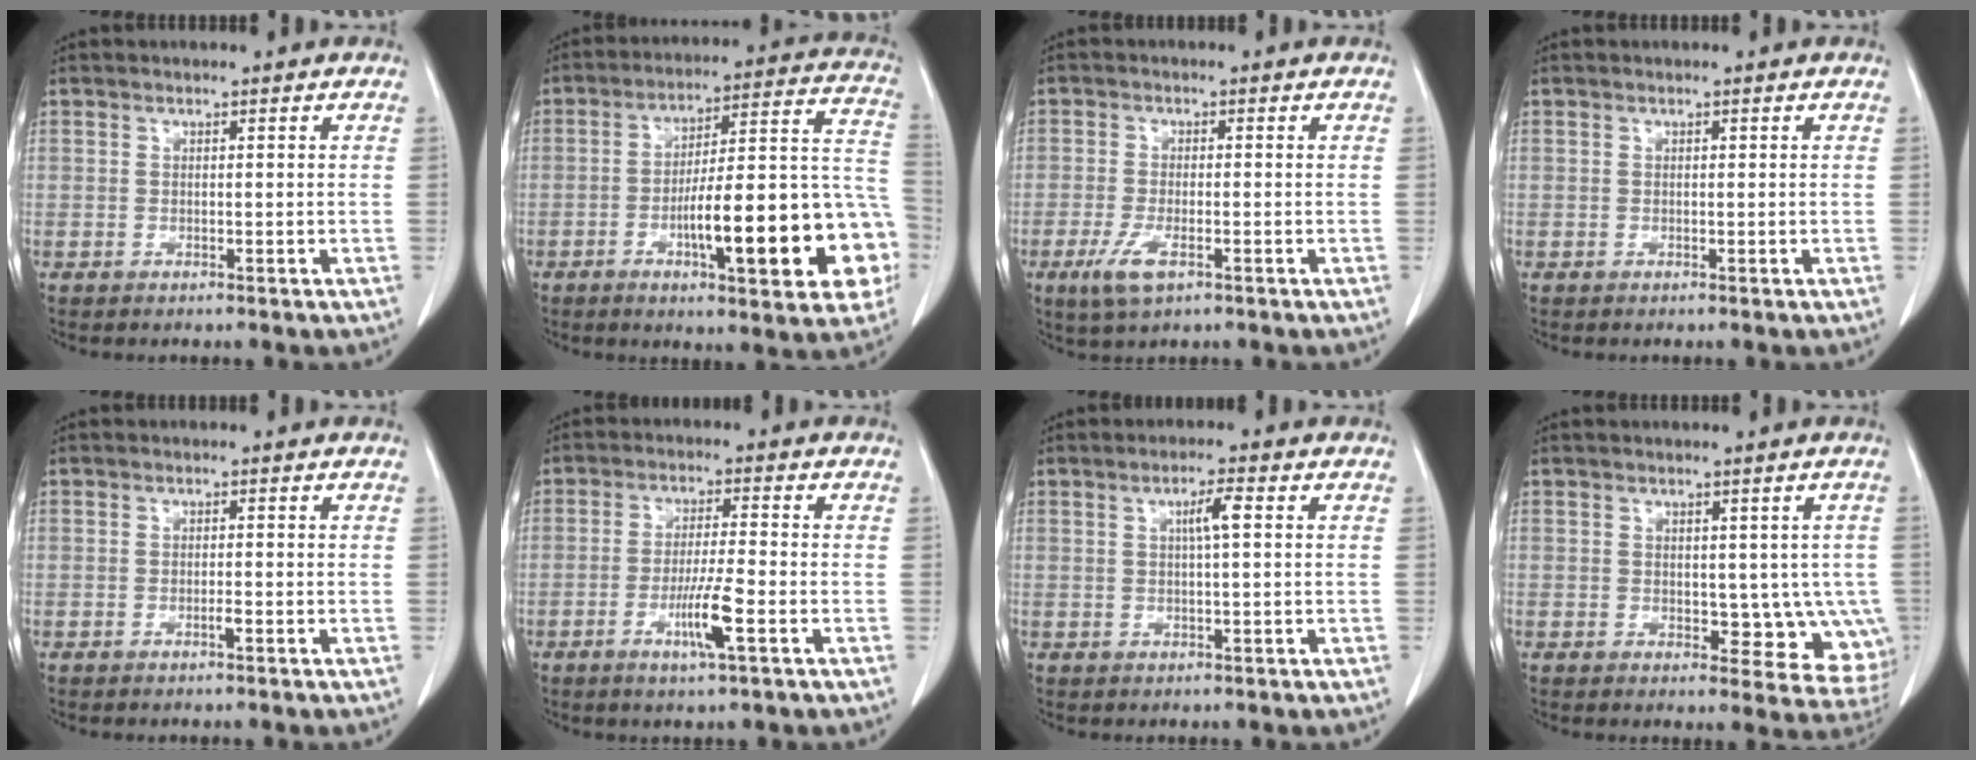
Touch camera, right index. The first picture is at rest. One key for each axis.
{"total": 21.7, "fx": -6.9, "fy": 4.0, "fz": 20.2, "tx": -0.220, "ty": 0.031, "tz": -0.088}
{"total": 4.6, "fx": -2.2, "fy": 1.5, "fz": 3.7, "tx": -0.083, "ty": -0.009, "tz": -0.036}
{"total": 0.0}
{"total": 0.7, "fx": -0.4, "fy": 0.0, "fz": 0.6, "tx": -0.014, "ty": 0.000, "tz": -0.007}
{"total": 6.2, "fx": -2.5, "fy": -0.1, "fz": 5.7, "tx": -0.108, "ty": -0.011, "tz": -0.047}
{"total": 3.1, "fx": 0.8, "fy": 0.2, "fz": 3.0, "tx": -0.052, "ty": 0.004, "tz": 0.013}
{"total": 8.0, "fx": -0.5, "fy": 4.9, "fz": 6.3, "tx": -0.048, "ty": 0.002, "tz": 0.003}